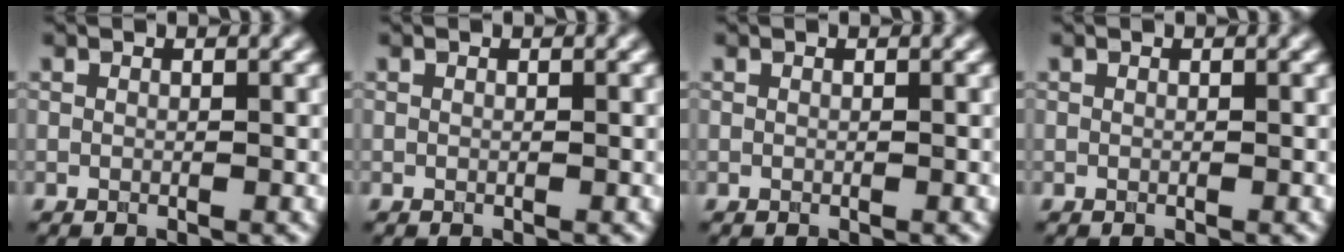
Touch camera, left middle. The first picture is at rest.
{"total": 0.0}
{"total": 0.0}
{"total": 0.0}